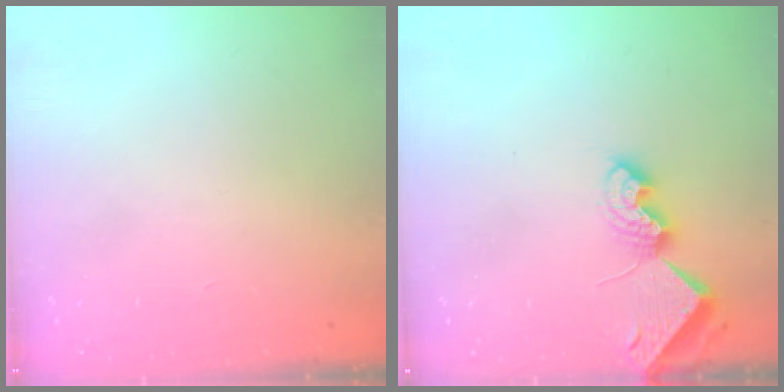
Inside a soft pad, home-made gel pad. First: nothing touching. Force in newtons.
{"total": 7.4, "press": 7.3, "slide": 1.0}